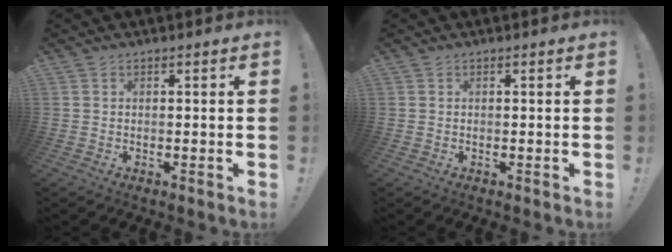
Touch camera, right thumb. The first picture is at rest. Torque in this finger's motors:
{"motor_torque": [-0.03, 0.00, 0.00, 0.02, 0.00]}